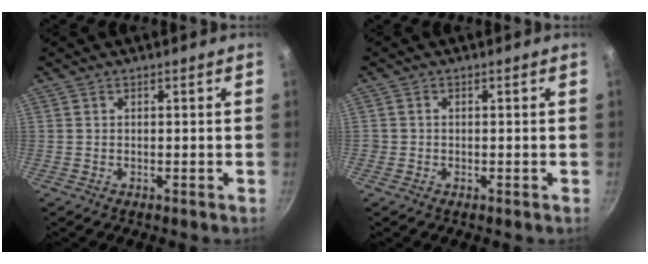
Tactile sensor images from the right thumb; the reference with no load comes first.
{"total": 0.7, "force": [-0.2, 0.6, 0.1], "torque": [0.000, 0.001, -0.005]}